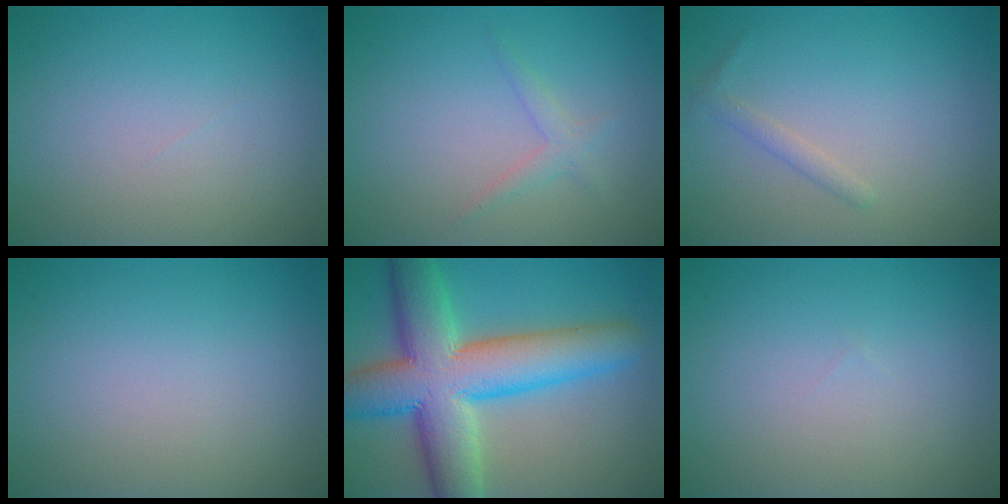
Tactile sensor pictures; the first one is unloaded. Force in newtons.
{"total": 1.3, "press": 1.3, "slide": 0.1}
{"total": 1.1, "press": 1.1, "slide": 0.1}
{"total": 0.0}
{"total": 12.1, "press": 12.1, "slide": 0.4}
{"total": 0.0}